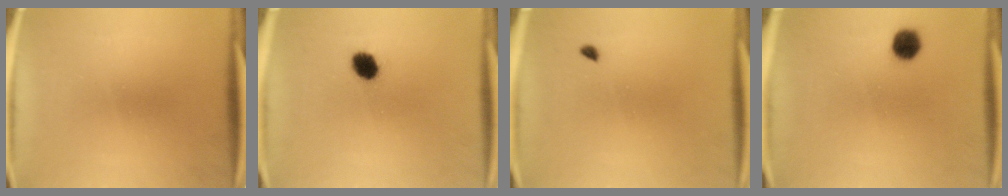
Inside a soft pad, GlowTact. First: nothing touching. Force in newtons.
{"total": 5.1}
{"total": 0.8}
{"total": 4.7}